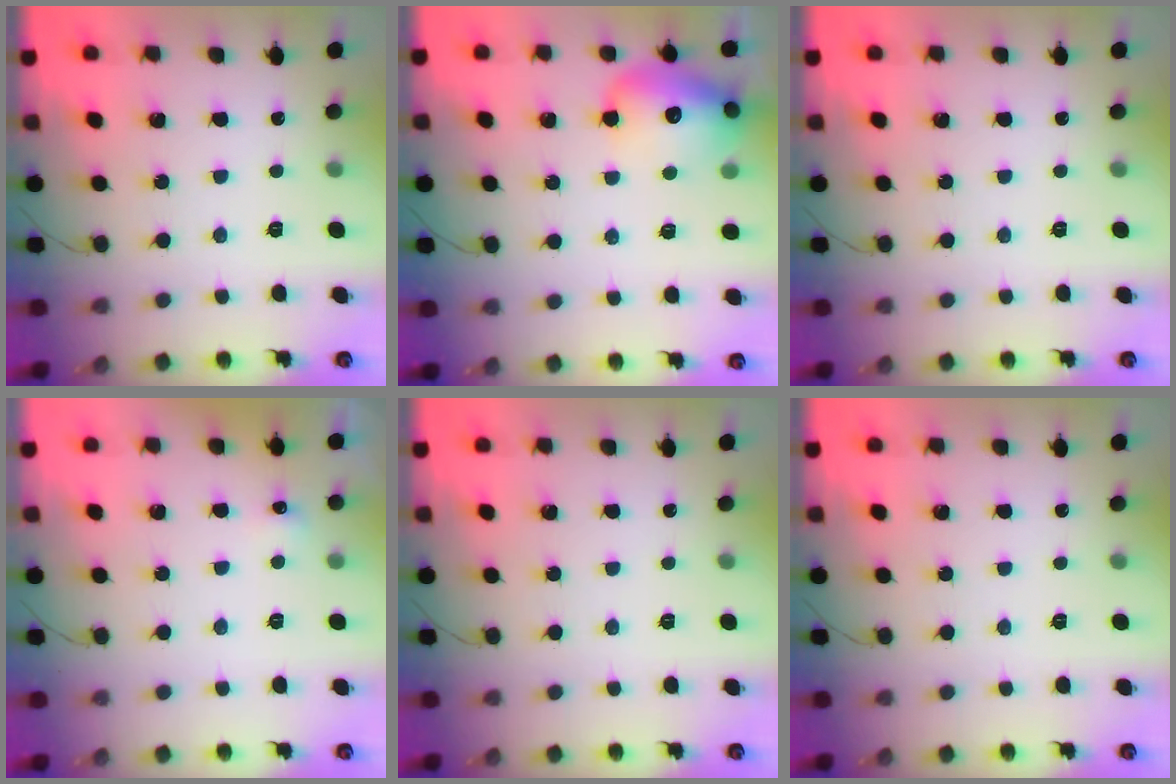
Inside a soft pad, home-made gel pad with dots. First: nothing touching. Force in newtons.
{"total": 18.1, "press": 17.9, "slide": 2.0}
{"total": 0.0}
{"total": 12.4, "press": 4.3, "slide": 11.6}
{"total": 0.0}
{"total": 0.0}